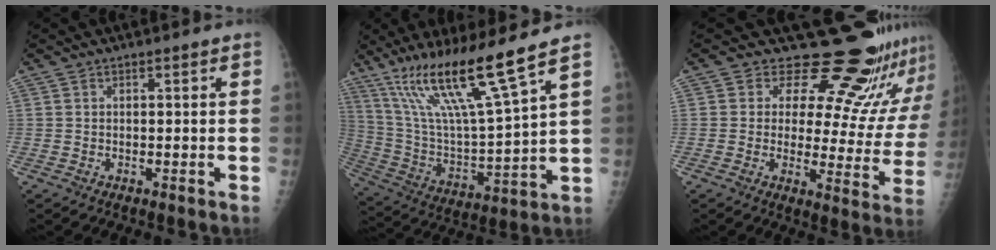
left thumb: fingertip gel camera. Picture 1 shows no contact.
{"total": 19.0, "force": [12.7, 0.6, 14.1], "torque": [-0.249, -0.061, 0.240]}
{"total": 20.1, "force": [17.6, 6.9, 6.7], "torque": [-0.033, -0.143, 0.198]}